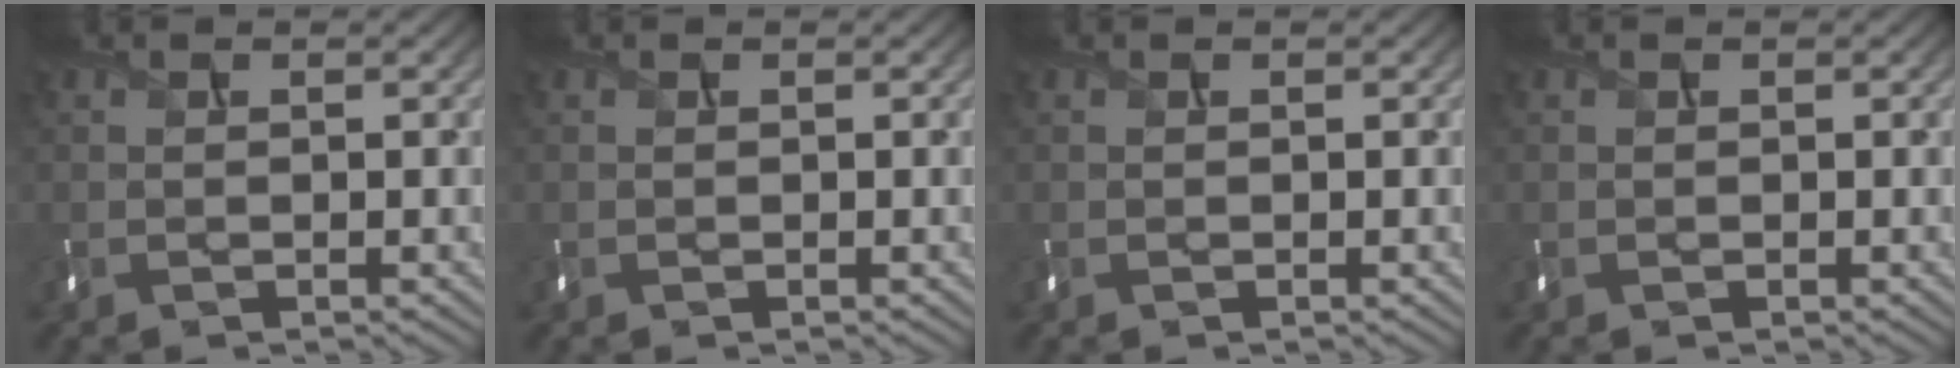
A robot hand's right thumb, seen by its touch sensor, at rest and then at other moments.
{"total": 0.0}
{"total": 0.0}
{"total": 0.0}